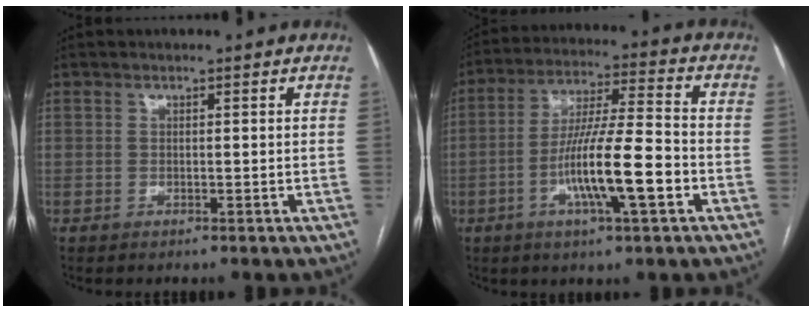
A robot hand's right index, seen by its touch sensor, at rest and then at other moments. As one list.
[{"total": 13.0, "force": [-4.2, 1.0, 12.3], "torque": [-0.222, -0.002, -0.076]}]